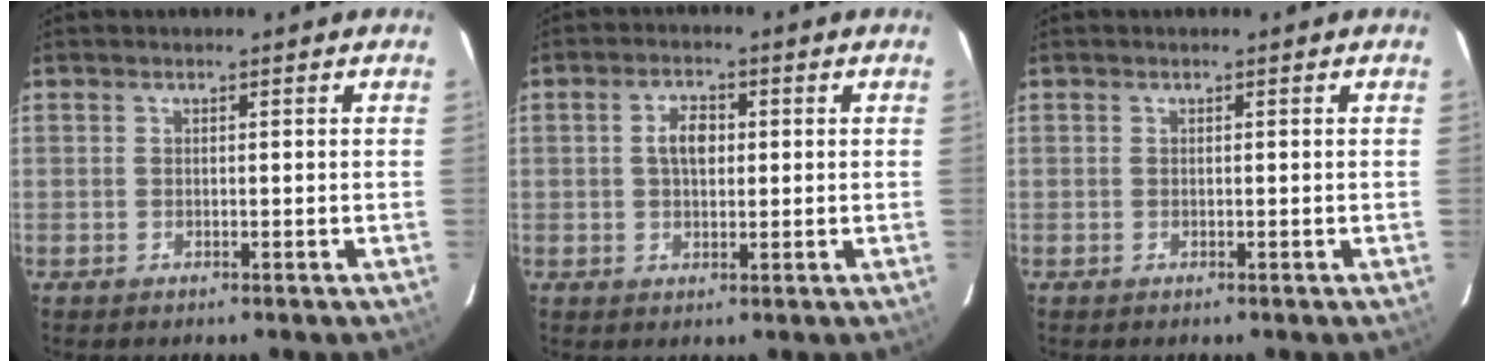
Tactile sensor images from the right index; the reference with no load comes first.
{"total": 4.2, "force": [0.6, 2.6, 3.3], "torque": [-0.058, 0.011, 0.012]}
{"total": 0.0}